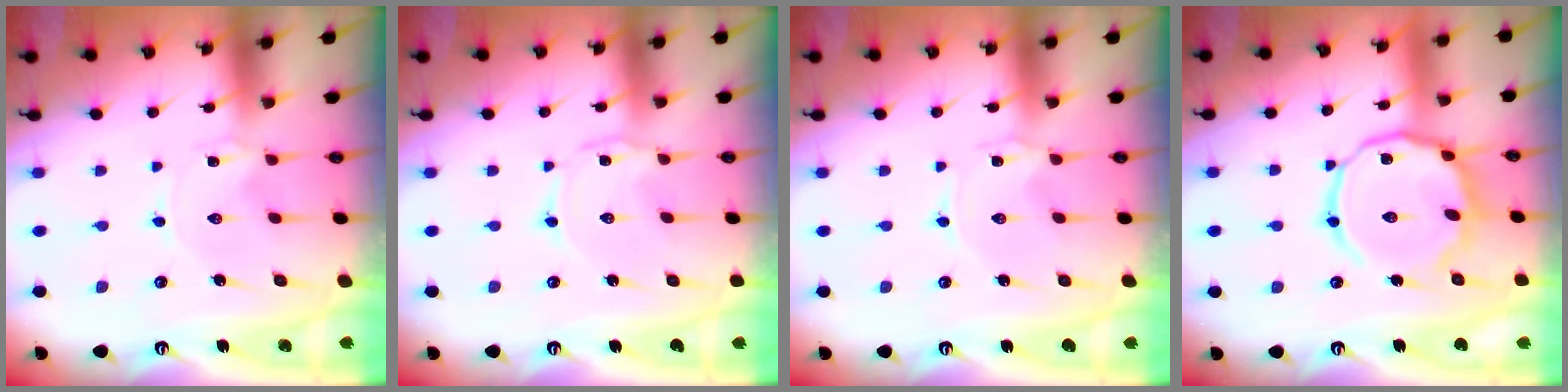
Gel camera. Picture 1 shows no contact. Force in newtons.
{"total": 0.8, "press": 0.8, "slide": 0.2}
{"total": 0.0}
{"total": 13.8, "press": 13.8, "slide": 1.0}